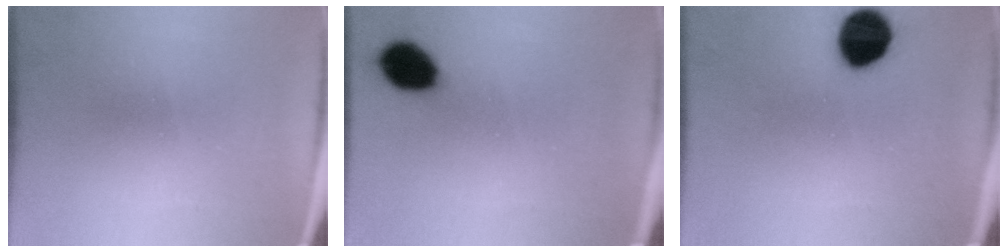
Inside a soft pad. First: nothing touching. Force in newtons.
{"total": 8.0}
{"total": 11.5}